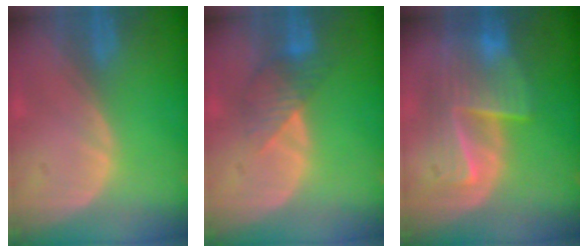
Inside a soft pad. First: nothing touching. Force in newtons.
{"total": 3.9, "press": 3.8, "slide": 0.8}
{"total": 7.7, "press": 7.6, "slide": 1.4}